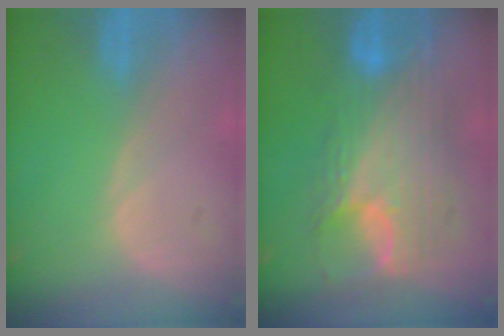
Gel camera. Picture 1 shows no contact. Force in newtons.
{"total": 11.3, "press": 11.3, "slide": 1.2}